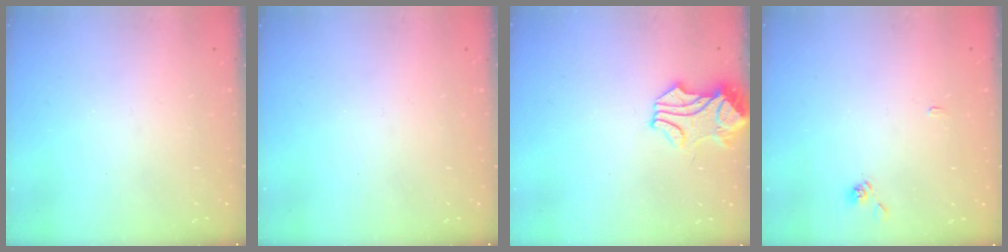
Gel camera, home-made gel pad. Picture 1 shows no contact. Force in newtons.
{"total": 0.0}
{"total": 1.8, "press": 1.7, "slide": 0.5}
{"total": 2.8, "press": 2.8, "slide": 0.3}